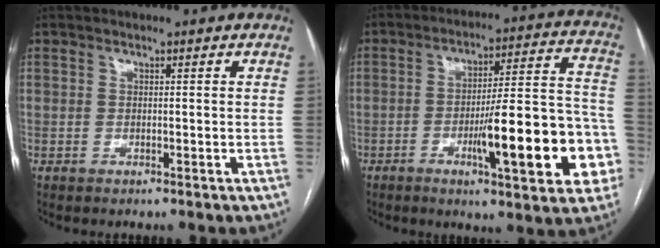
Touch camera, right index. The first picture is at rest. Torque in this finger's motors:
{"motor_torque": [1.26, -0.88, 0.46, 0.21]}